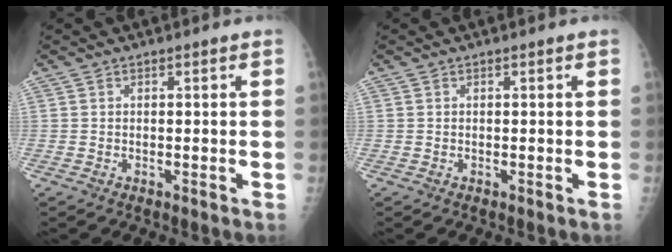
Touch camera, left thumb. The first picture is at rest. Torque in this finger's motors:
{"motor_torque": [0.00, 0.00, -0.05, -0.05, 0.00]}